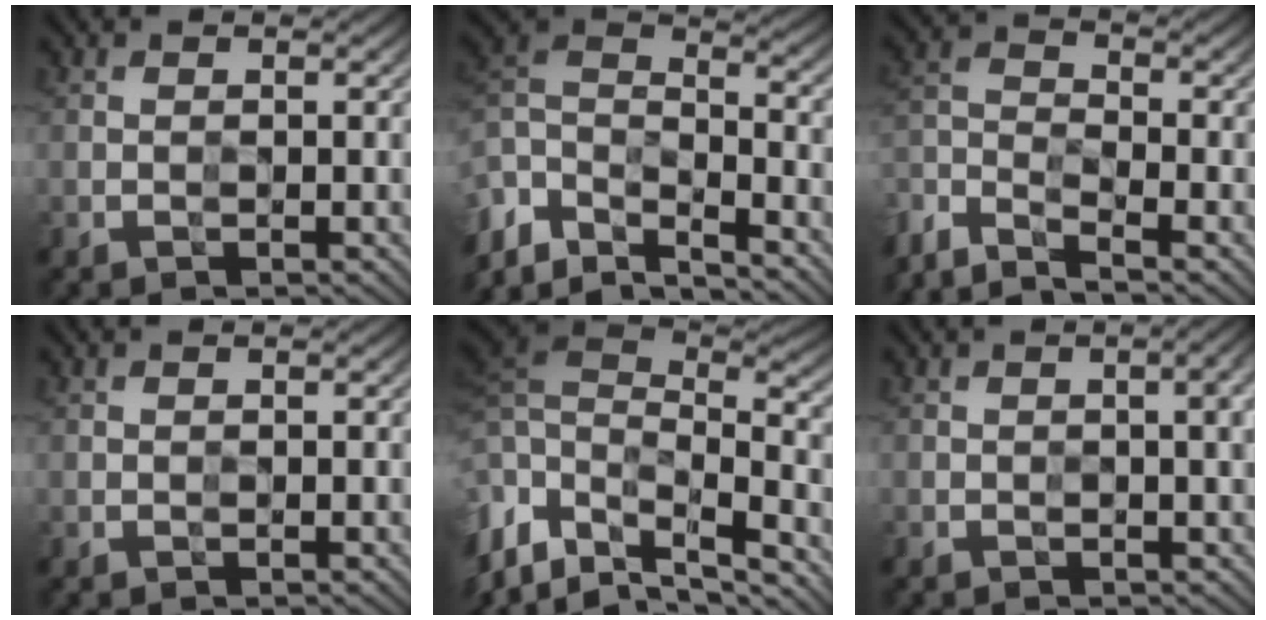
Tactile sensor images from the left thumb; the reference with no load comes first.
{"total": 10.7, "force": [-6.4, 4.0, 7.7], "torque": [-0.173, -0.002, -0.126]}
{"total": 6.3, "force": [-5.2, 1.5, 3.3], "torque": [-0.075, -0.010, -0.118]}
{"total": 0.0}
{"total": 14.9, "force": [-1.9, 7.9, 12.5], "torque": [-0.291, -0.015, 0.014]}
{"total": 3.4, "force": [0.1, 0.7, 3.3], "torque": [-0.044, 0.006, -0.002]}